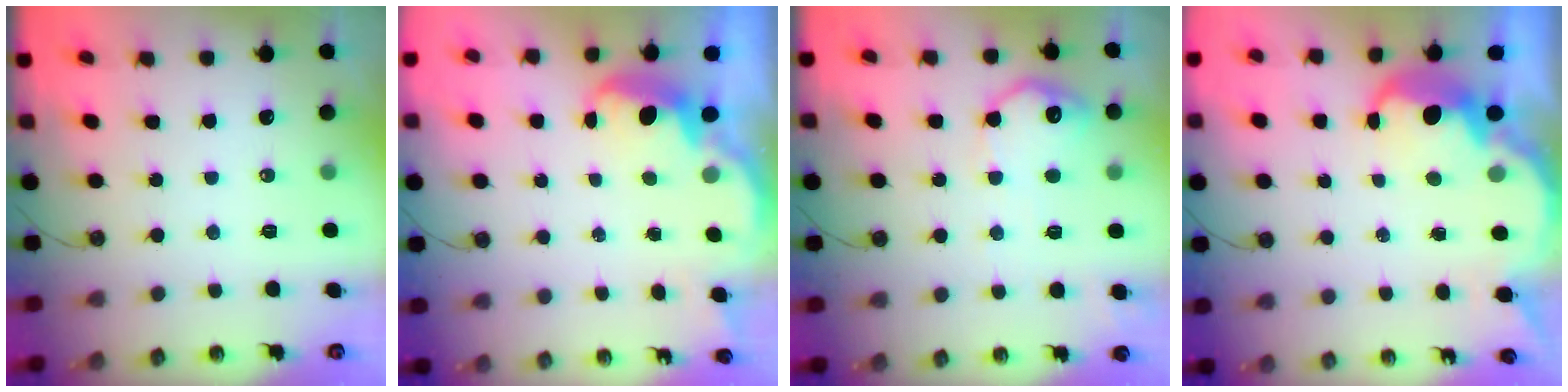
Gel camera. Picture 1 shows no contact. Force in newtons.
{"total": 2.5, "press": 2.4, "slide": 0.6}
{"total": 11.6, "press": 11.6, "slide": 0.4}
{"total": 5.6, "press": 5.6, "slide": 0.6}